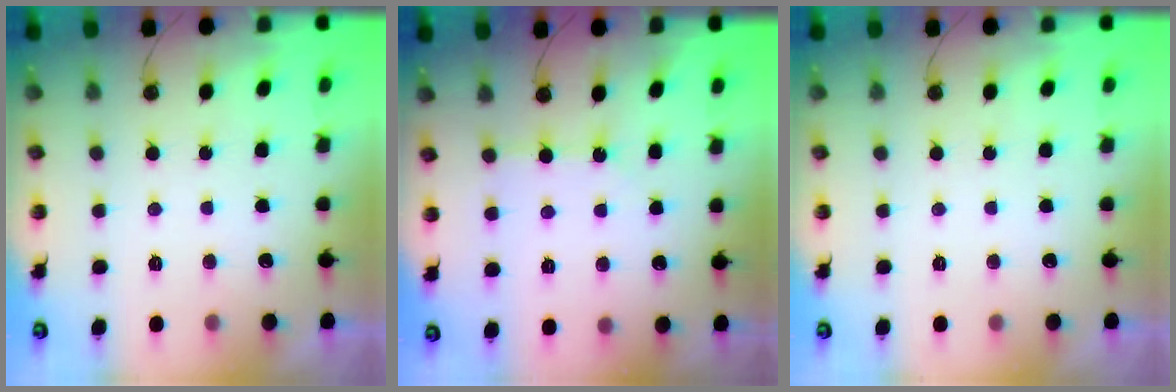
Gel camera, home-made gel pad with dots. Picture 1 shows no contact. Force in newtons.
{"total": 3.8, "press": 3.8, "slide": 0.6}
{"total": 0.0}